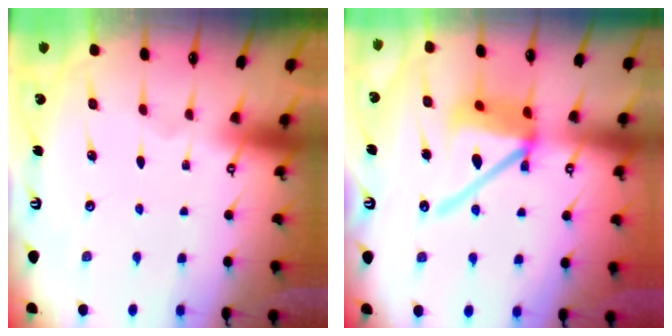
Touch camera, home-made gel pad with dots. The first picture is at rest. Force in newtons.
{"total": 15.3, "press": 15.2, "slide": 1.9}